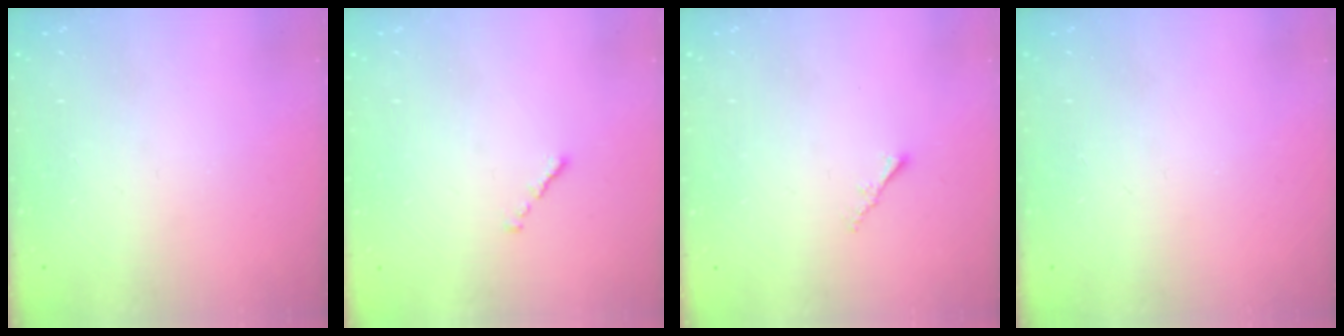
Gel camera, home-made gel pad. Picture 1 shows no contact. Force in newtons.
{"total": 0.7, "press": 0.6, "slide": 0.4}
{"total": 1.2, "press": 1.1, "slide": 0.4}
{"total": 0.0}